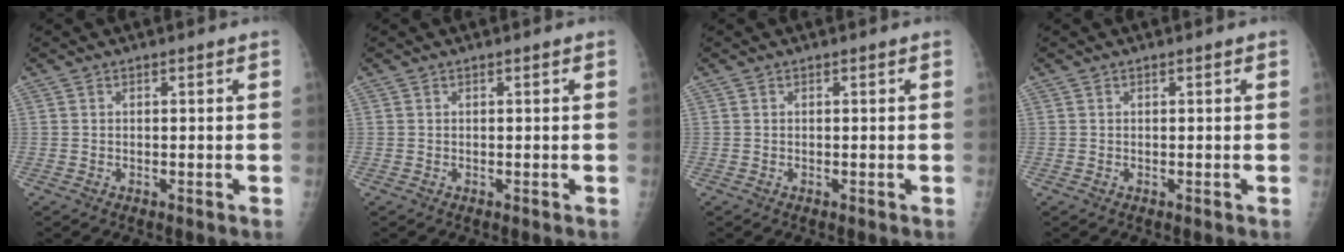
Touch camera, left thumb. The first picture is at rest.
{"total": 0.0}
{"total": 0.0}
{"total": 0.0}